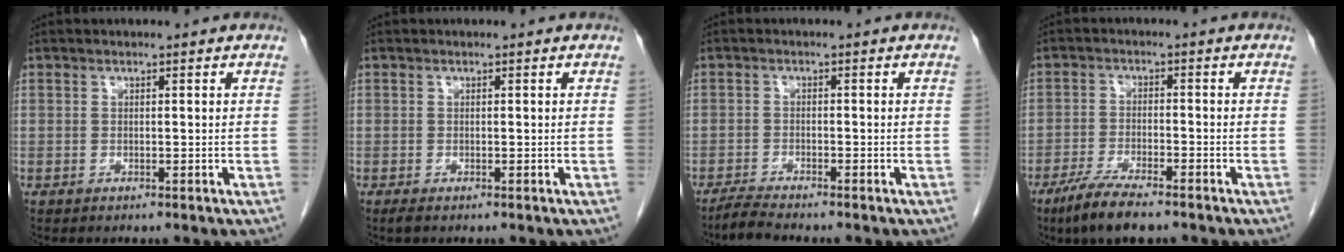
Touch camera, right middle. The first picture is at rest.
{"total": 0.7, "force": [-0.5, 0.1, 0.4], "torque": [-0.010, -0.002, -0.007]}
{"total": 2.8, "force": [-2.6, -0.6, 0.8], "torque": [-0.029, -0.015, -0.053]}
{"total": 7.4, "force": [-5.4, 1.0, 4.9], "torque": [-0.098, -0.019, -0.095]}